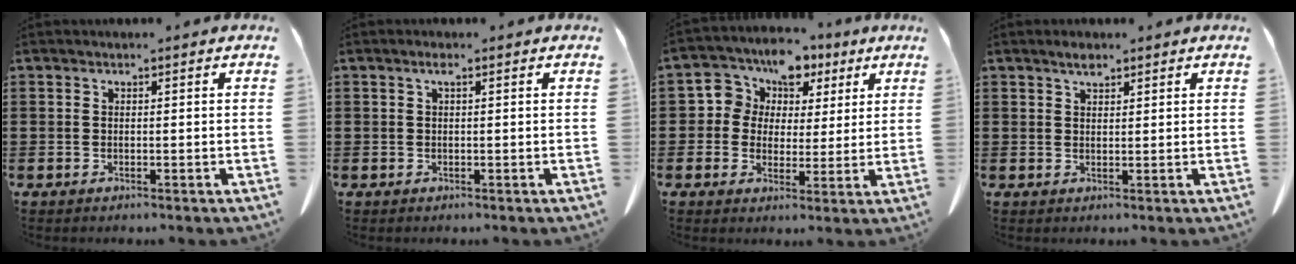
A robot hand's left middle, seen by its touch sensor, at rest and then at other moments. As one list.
[{"total": 0.9, "force": [0.3, 0.3, 0.8], "torque": [-0.017, 0.005, 0.003]}, {"total": 6.5, "force": [3.0, 5.7, 0.8], "torque": [-0.052, -0.008, 0.048]}, {"total": 1.9, "force": [1.5, 0.7, 0.9], "torque": [-0.020, 0.003, 0.028]}]